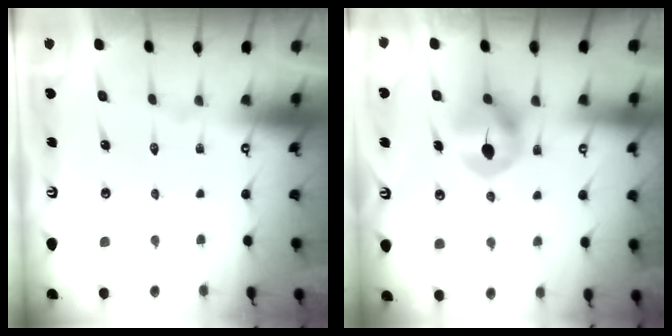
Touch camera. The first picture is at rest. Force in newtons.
{"total": 7.8, "press": 7.7, "slide": 0.4}